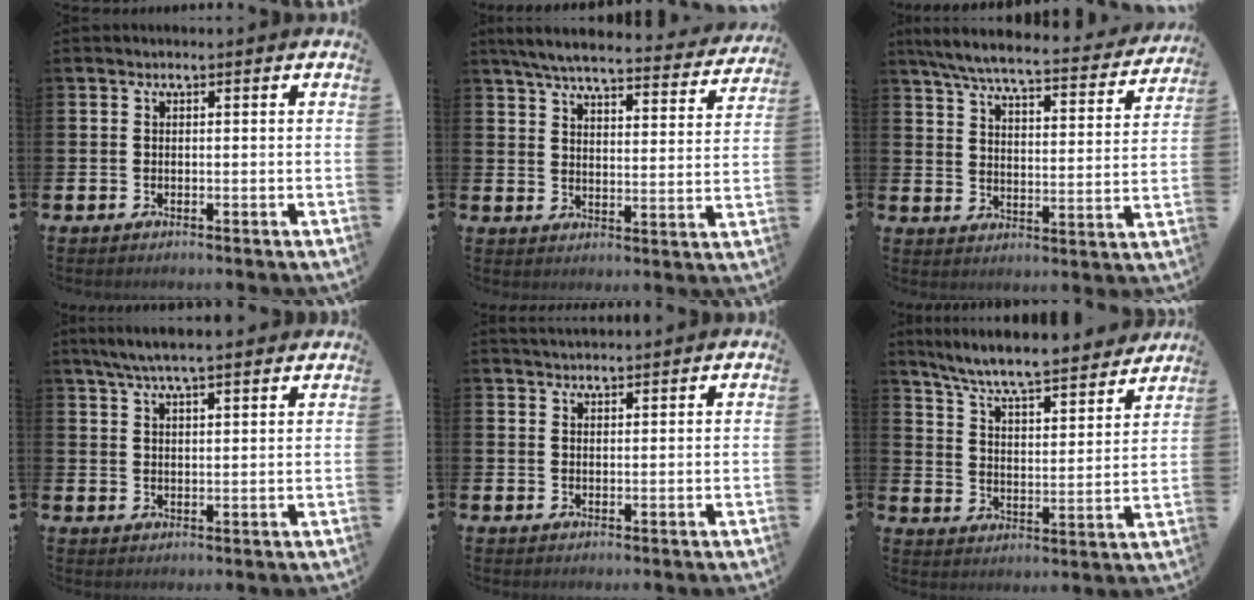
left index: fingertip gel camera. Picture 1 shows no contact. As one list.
[{"total": 6.0, "force": [5.5, 0.8, 2.1], "torque": [-0.057, -0.040, 0.091]}, {"total": 6.9, "force": [6.1, 0.8, 2.9], "torque": [-0.082, -0.043, 0.100]}, {"total": 5.6, "force": [5.1, 0.5, 2.2], "torque": [-0.049, -0.014, 0.092]}, {"total": 2.4, "force": [2.4, 0.3, 0.3], "torque": [-0.005, -0.009, 0.042]}, {"total": 7.8, "force": [7.3, 0.6, 2.6], "torque": [-0.075, -0.062, 0.121]}]